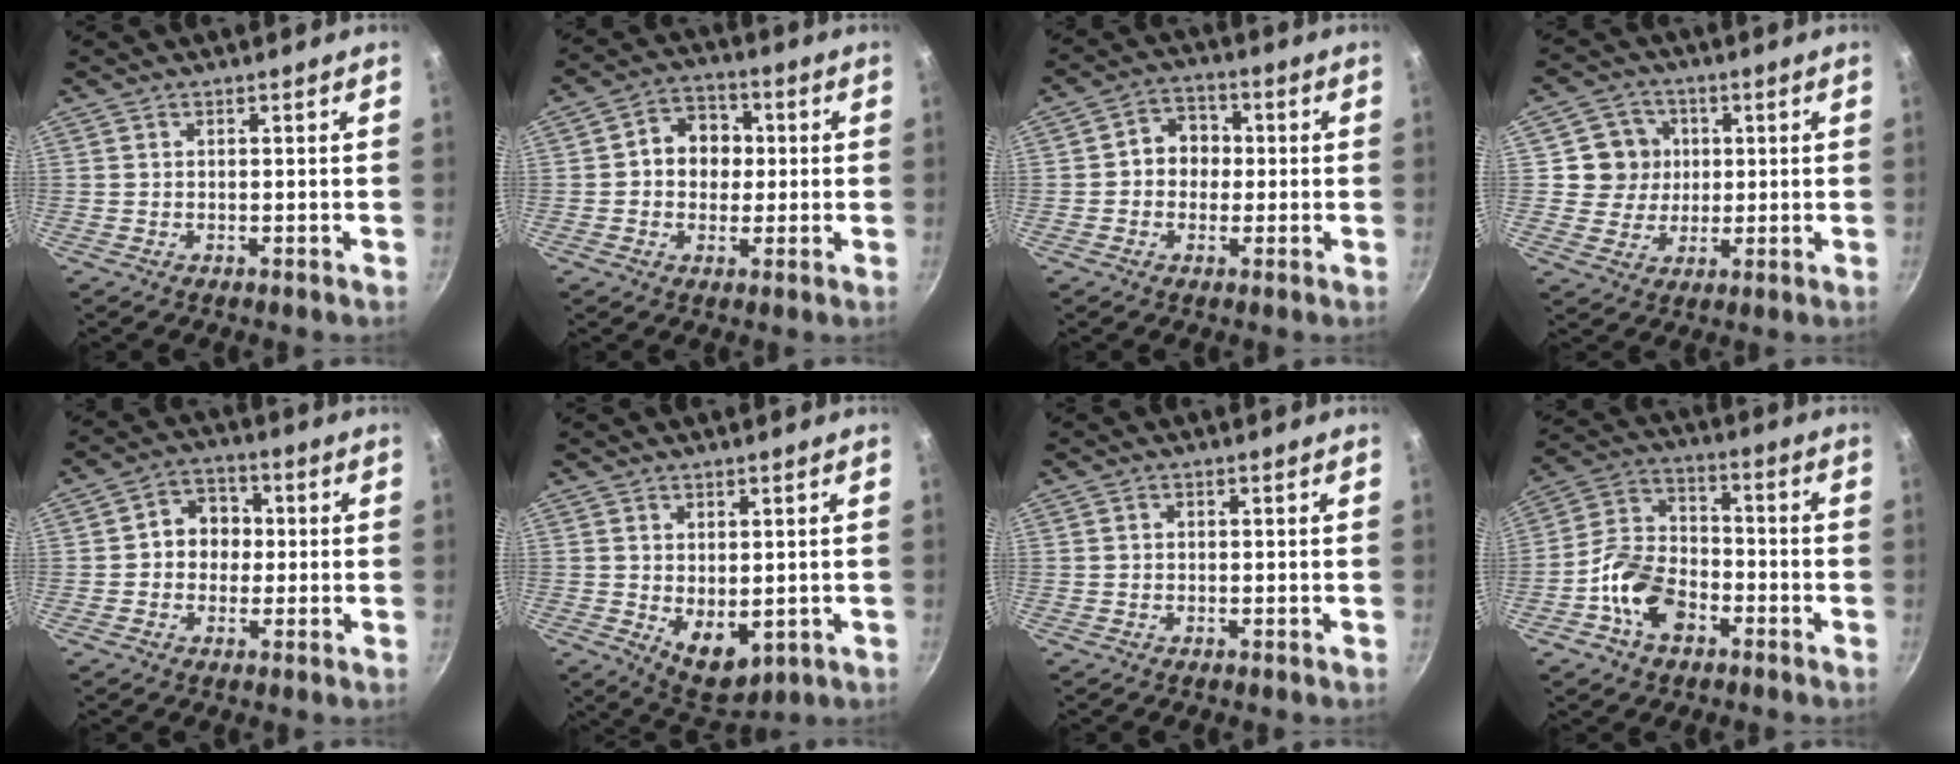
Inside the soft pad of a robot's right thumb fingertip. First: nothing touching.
{"total": 8.7, "force": [0.5, 7.3, 4.8], "torque": [-0.033, 0.014, -0.004]}
{"total": 6.8, "force": [0.0, 5.8, 3.5], "torque": [-0.015, 0.015, -0.011]}
{"total": 8.0, "force": [1.4, 7.6, 1.8], "torque": [0.008, 0.004, 0.018]}
{"total": 7.5, "force": [0.1, 6.5, 3.8], "torque": [-0.018, 0.016, -0.010]}
{"total": 7.2, "force": [-0.1, 4.5, 5.6], "torque": [-0.062, -0.017, 0.018]}
{"total": 0.6, "force": [0.0, 0.6, 0.2], "torque": [-0.002, 0.003, -0.001]}
{"total": 12.3, "force": [-5.2, 8.3, 7.5], "torque": [-0.120, 0.044, -0.110]}